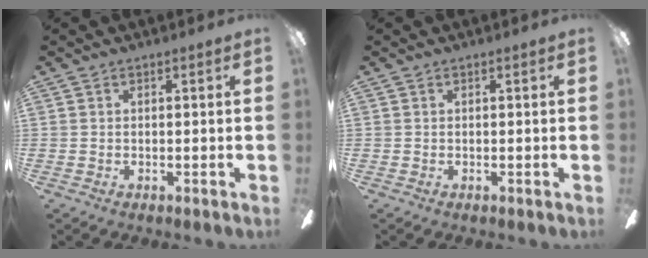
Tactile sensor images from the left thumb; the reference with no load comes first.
{"total": 0.0}